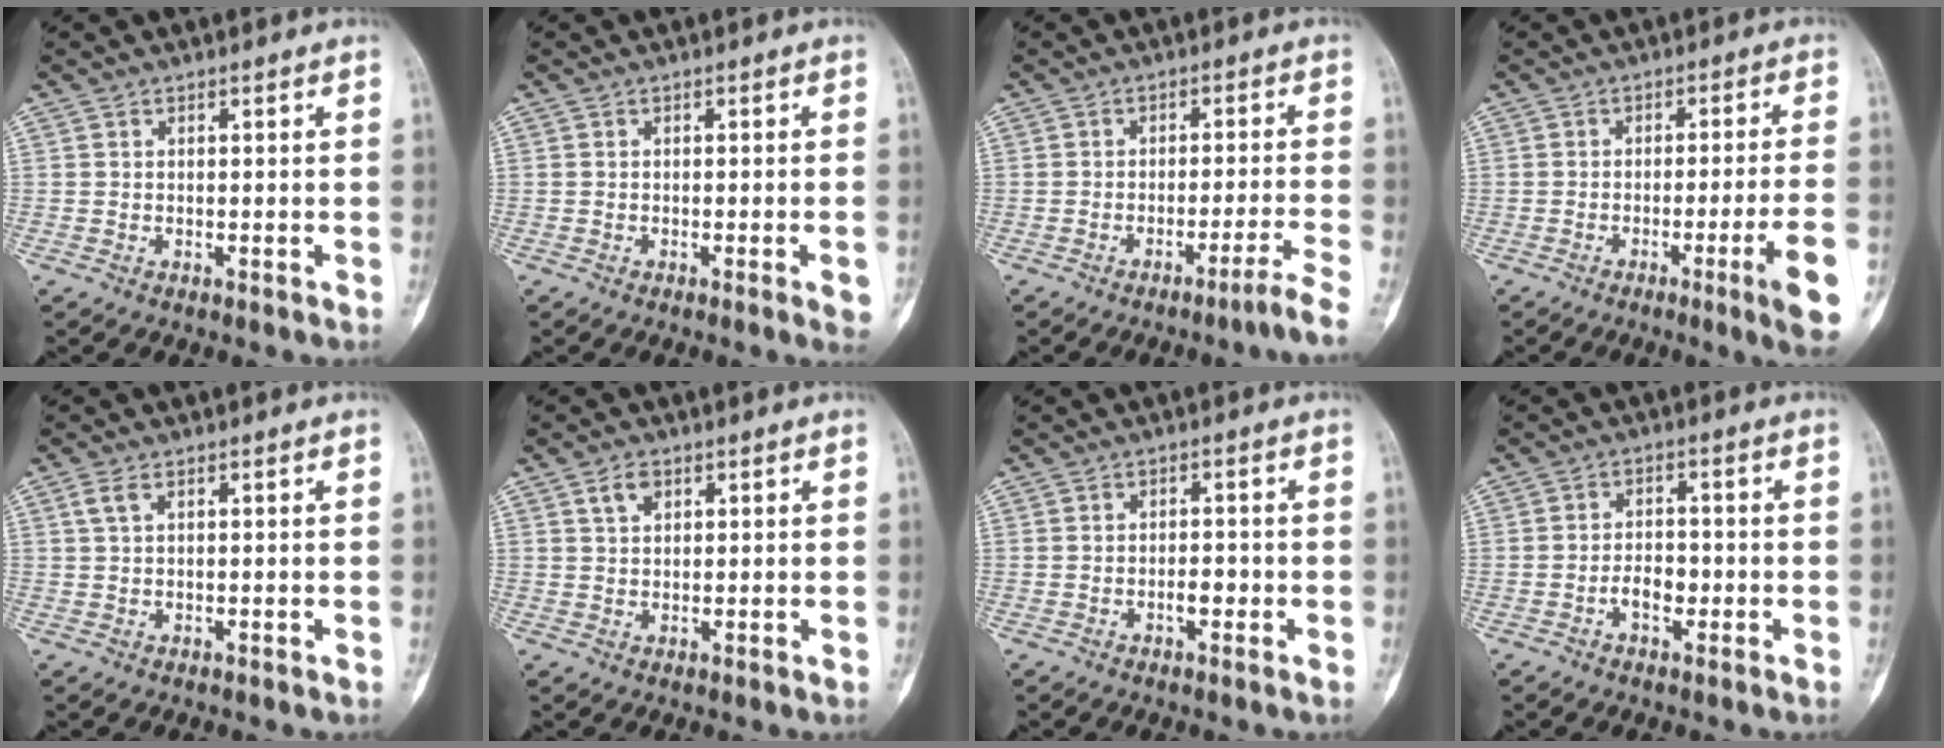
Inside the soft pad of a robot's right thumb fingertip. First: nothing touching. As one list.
[{"total": 3.0, "force": [-1.1, 0.3, 2.7], "torque": [-0.035, 0.000, -0.013]}, {"total": 5.7, "force": [-4.0, -1.3, 3.8], "torque": [-0.066, 0.022, -0.063]}, {"total": 10.0, "force": [-4.2, -0.3, 9.0], "torque": [-0.130, 0.004, -0.055]}, {"total": 2.0, "force": [0.8, 0.9, 1.6], "torque": [-0.043, 0.010, 0.021]}, {"total": 3.0, "force": [1.5, 1.9, 1.8], "torque": [-0.026, -0.002, 0.028]}, {"total": 2.3, "force": [-0.8, 1.1, 1.8], "torque": [-0.024, 0.005, -0.012]}, {"total": 3.9, "force": [-1.4, 2.2, 2.9], "torque": [-0.041, 0.013, -0.025]}]